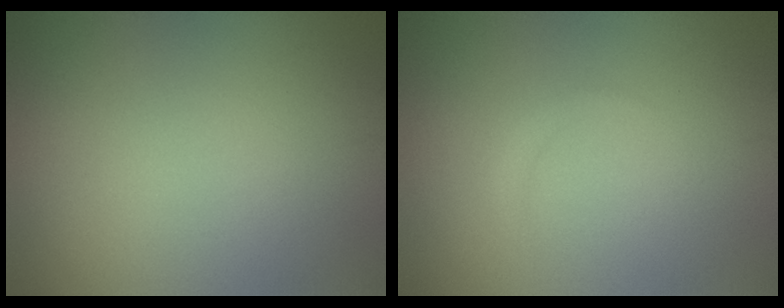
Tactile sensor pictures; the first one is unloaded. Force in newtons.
{"total": 0.7, "press": 0.7, "slide": 0.1}